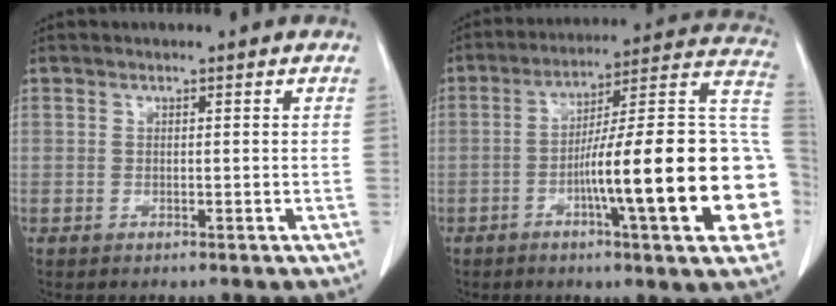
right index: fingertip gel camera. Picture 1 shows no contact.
{"total": 24.1, "force": [-5.5, 1.9, 23.4], "torque": [-0.245, 0.024, -0.080]}